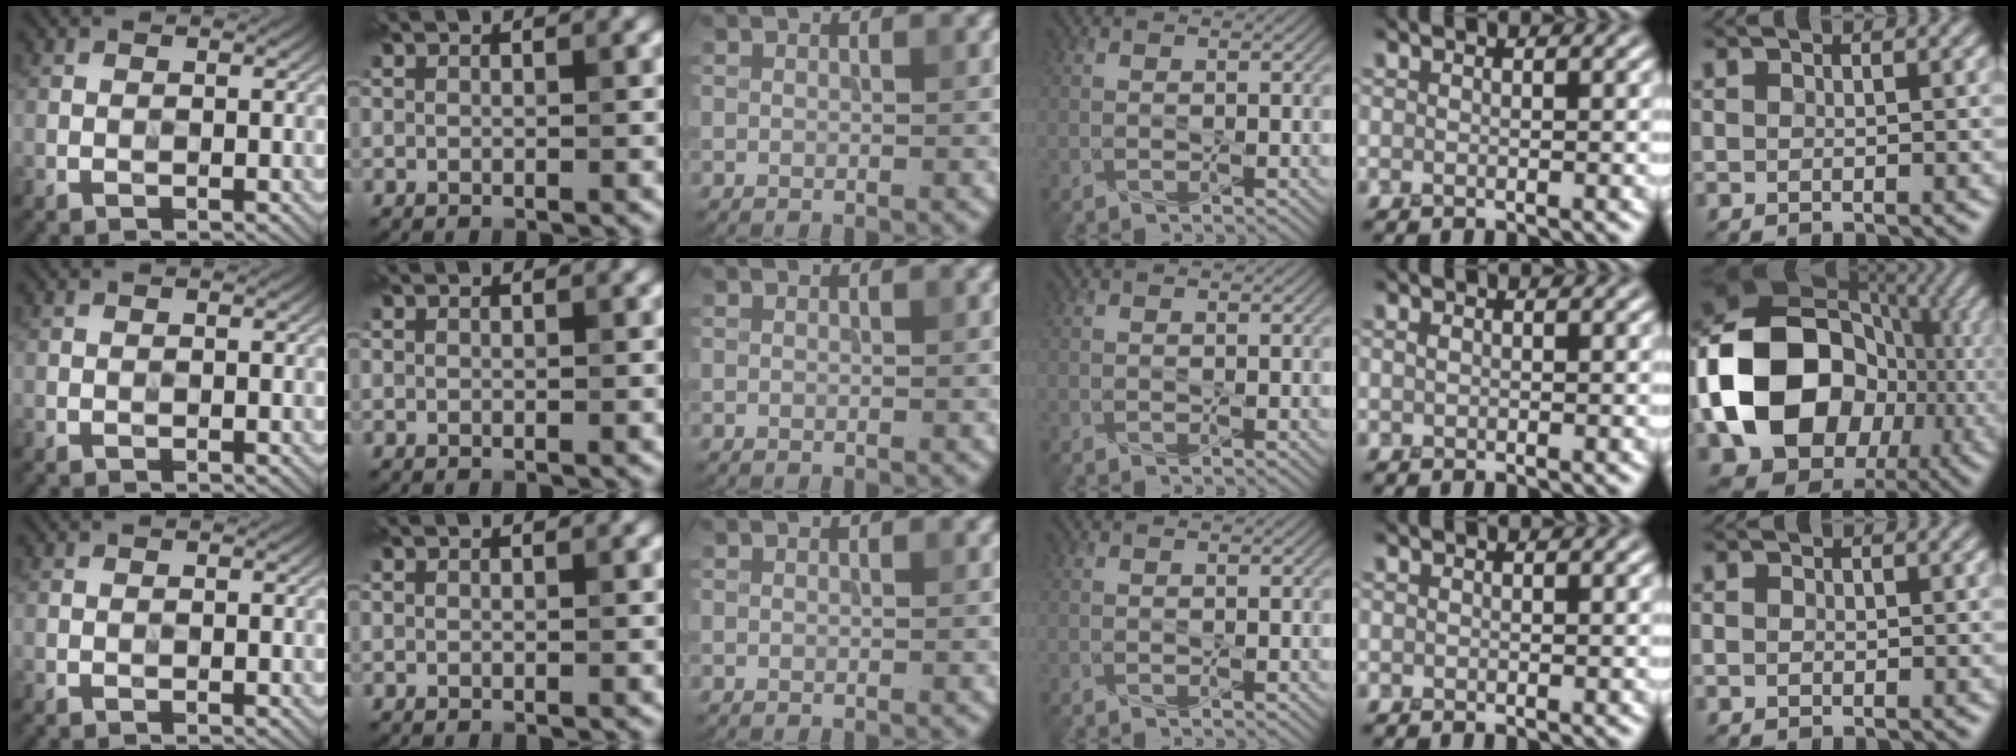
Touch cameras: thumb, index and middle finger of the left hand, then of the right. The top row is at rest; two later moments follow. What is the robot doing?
{"motion": "press", "object": "button"}